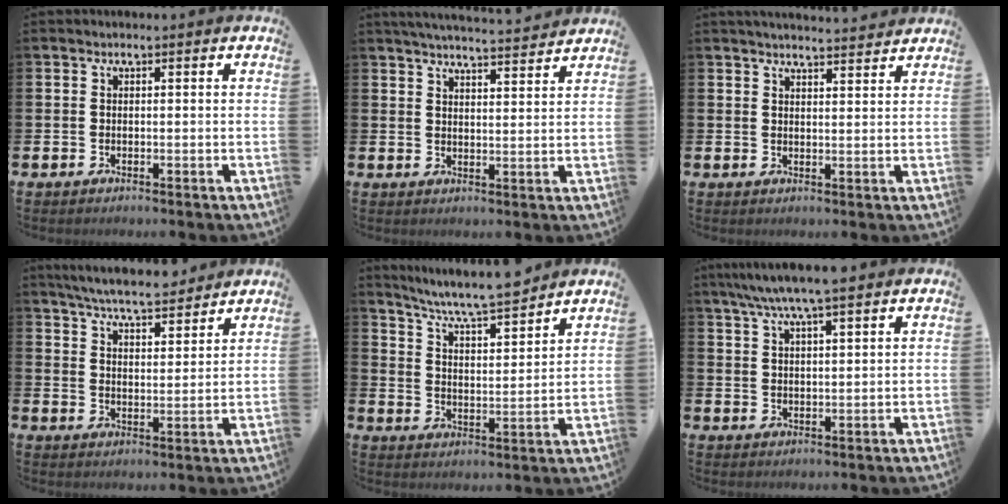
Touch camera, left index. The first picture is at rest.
{"total": 4.5, "force": [4.5, -0.1, 0.6], "torque": [-0.022, -0.028, 0.079]}
{"total": 3.3, "force": [3.3, 0.0, 0.2], "torque": [-0.003, -0.021, 0.057]}
{"total": 6.5, "force": [6.3, 0.7, 1.6], "torque": [-0.049, -0.036, 0.111]}
{"total": 7.3, "force": [6.9, 0.2, 2.2], "torque": [-0.073, -0.048, 0.121]}
{"total": 6.9, "force": [5.9, 0.7, 3.5], "torque": [-0.073, -0.018, 0.104]}